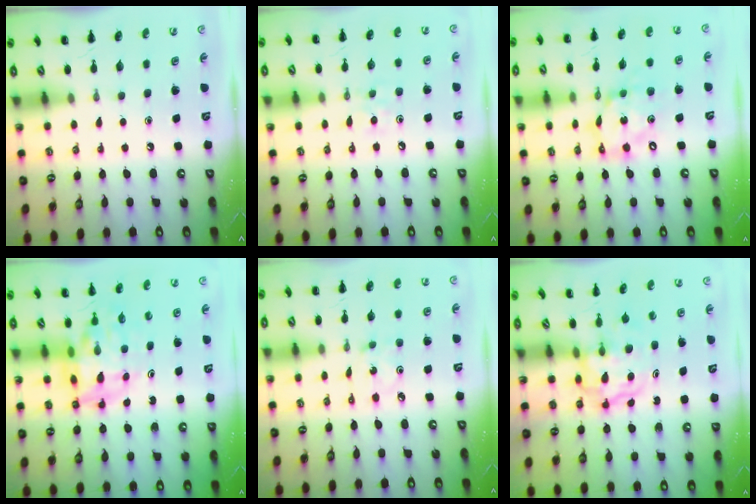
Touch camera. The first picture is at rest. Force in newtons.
{"total": 4.4, "press": 4.0, "slide": 1.7}
{"total": 13.6, "press": 13.2, "slide": 3.4}
{"total": 10.0, "press": 9.5, "slide": 3.2}
{"total": 1.2, "press": 1.2, "slide": 0.4}
{"total": 3.8, "press": 3.8, "slide": 0.5}